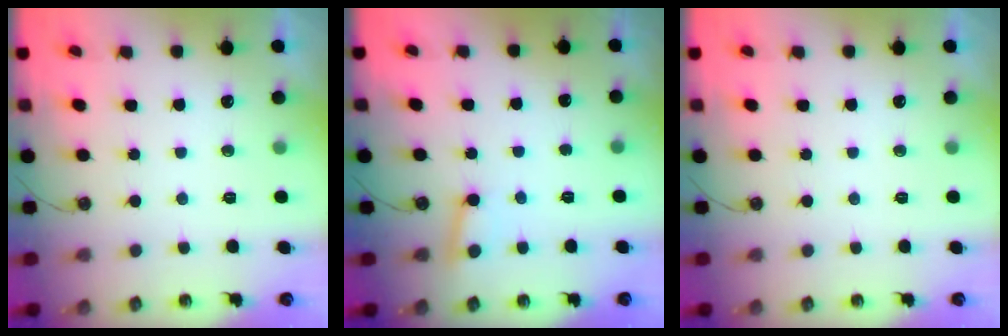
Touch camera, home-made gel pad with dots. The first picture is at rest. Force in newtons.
{"total": 3.2, "press": 3.2, "slide": 0.4}
{"total": 0.0}